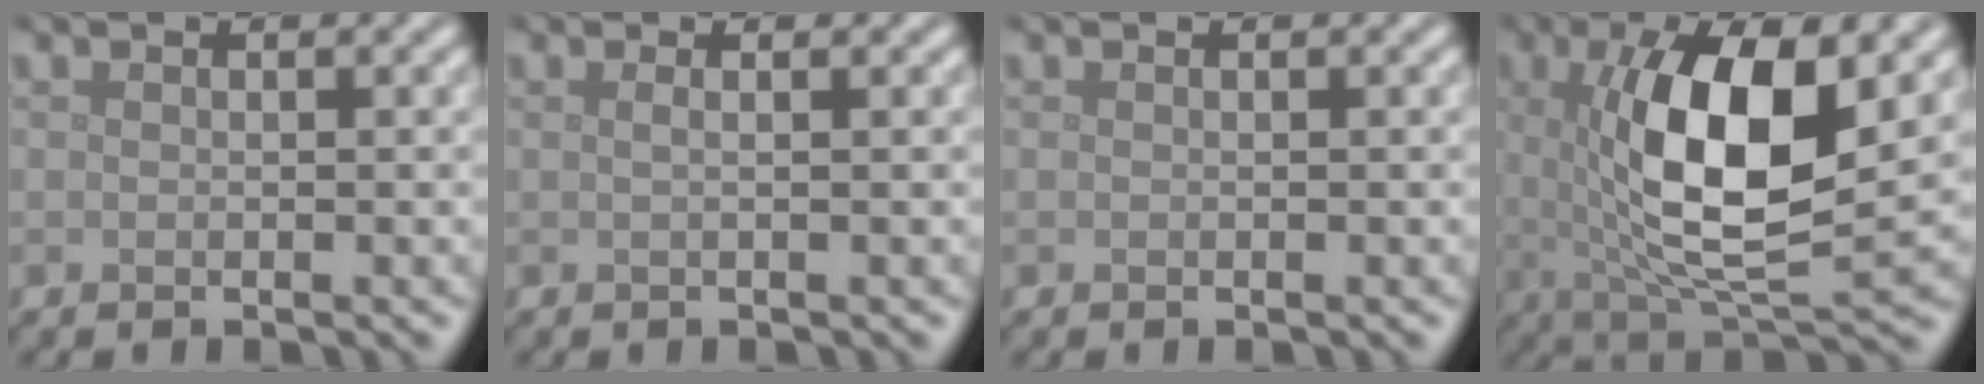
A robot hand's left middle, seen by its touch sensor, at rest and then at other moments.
{"total": 1.1, "force": [0.3, 0.4, 1.0], "torque": [-0.009, -0.002, -0.006]}
{"total": 0.0}
{"total": 10.7, "force": [1.7, 3.6, 9.9], "torque": [-0.166, -0.005, 0.031]}